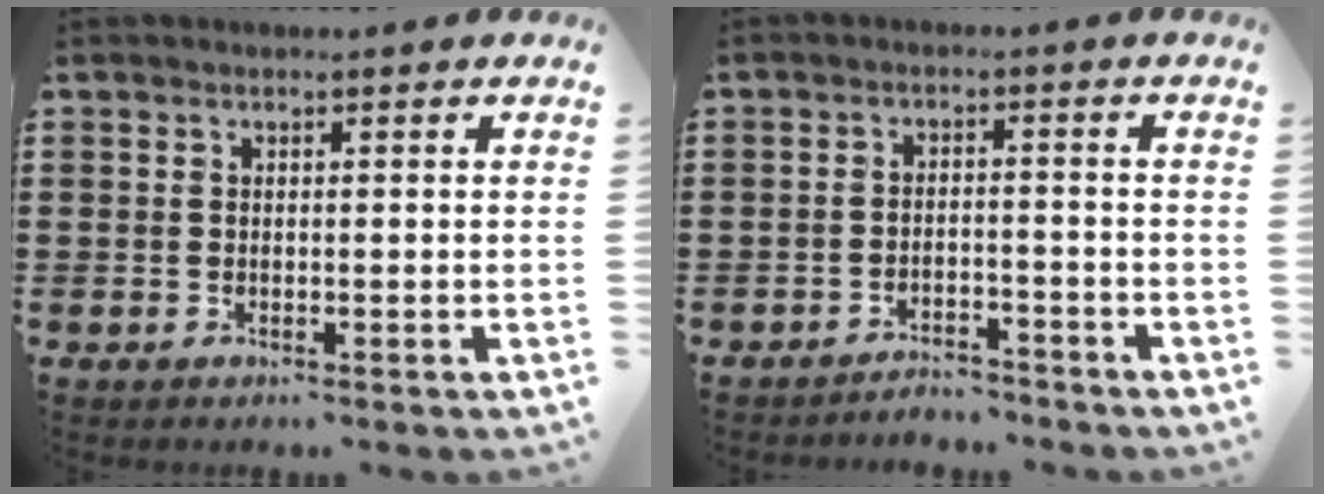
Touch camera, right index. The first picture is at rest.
{"total": 2.9, "force": [-2.9, 0.3, 0.1], "torque": [-0.009, 0.002, -0.061]}